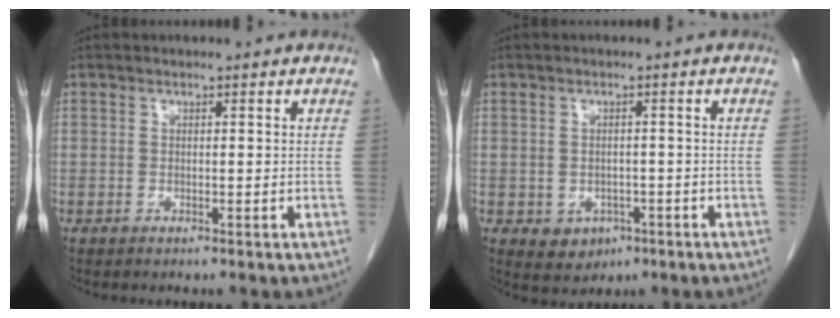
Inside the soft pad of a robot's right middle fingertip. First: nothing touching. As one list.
[{"total": 3.5, "force": [-1.4, 2.8, 1.6], "torque": [-0.017, 0.002, -0.008]}]